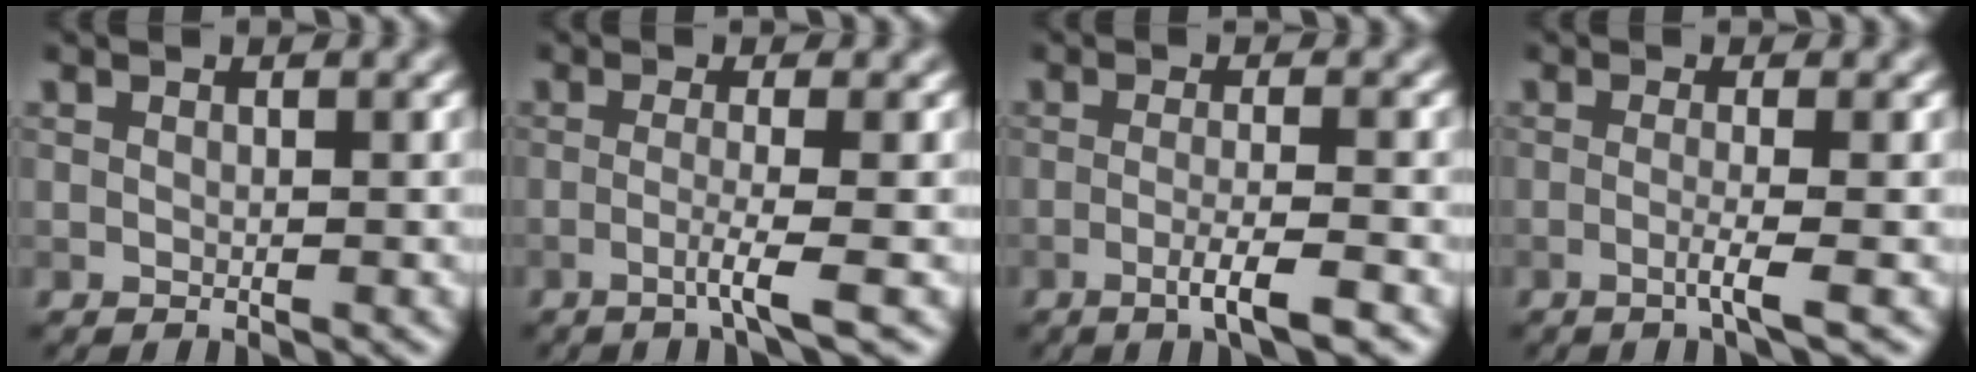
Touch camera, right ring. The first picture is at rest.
{"total": 2.8, "force": [-1.1, 0.3, 2.5], "torque": [-0.043, -0.004, -0.032]}
{"total": 3.4, "force": [-1.7, 0.4, 2.9], "torque": [-0.047, 0.002, -0.039]}
{"total": 2.3, "force": [-0.8, 0.3, 2.1], "torque": [-0.037, -0.005, -0.025]}